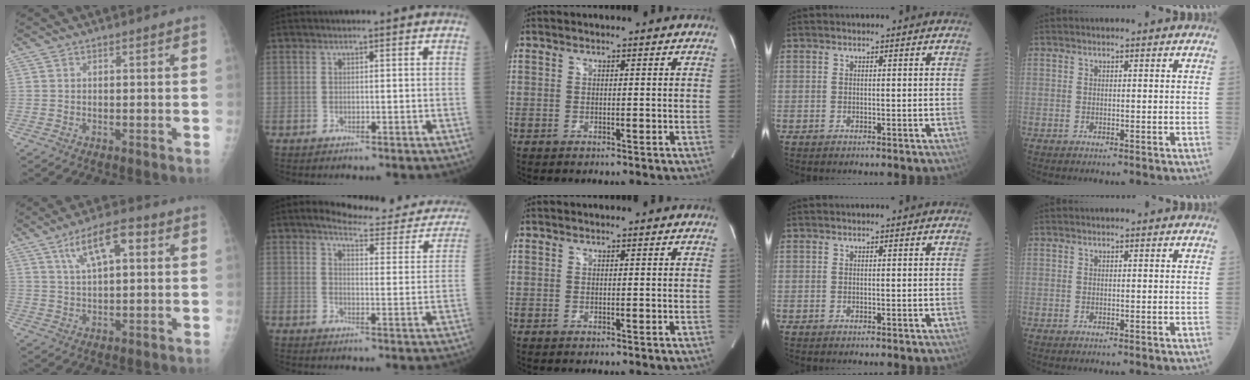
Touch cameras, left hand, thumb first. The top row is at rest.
{"thumb": {"total": 9.7, "force": [3.8, 3.7, 8.1], "torque": [-0.134, 0.005, 0.065]}, "index": {"total": 16.7, "force": [15.3, 3.4, 5.7], "torque": [-0.047, -0.050, 0.160]}}